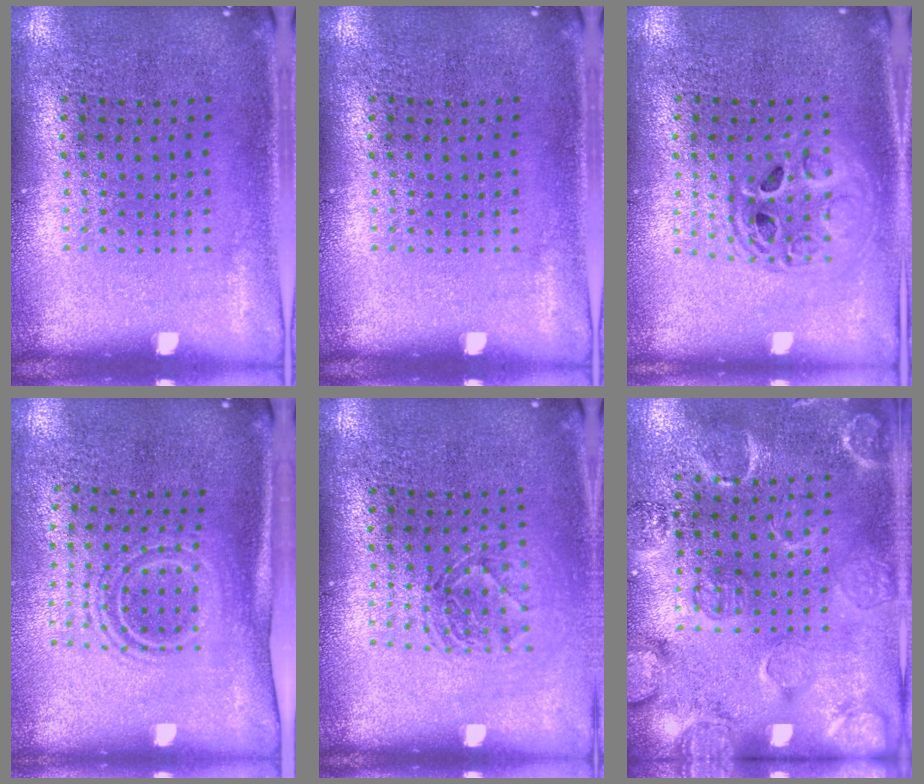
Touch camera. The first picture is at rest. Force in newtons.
{"total": 0.0}
{"total": 1.5, "press": 1.3, "slide": 0.8}
{"total": 1.6, "press": 1.2, "slide": 1.1}
{"total": 1.3, "press": 1.1, "slide": 0.6}
{"total": 2.6, "press": 1.9, "slide": 1.8}